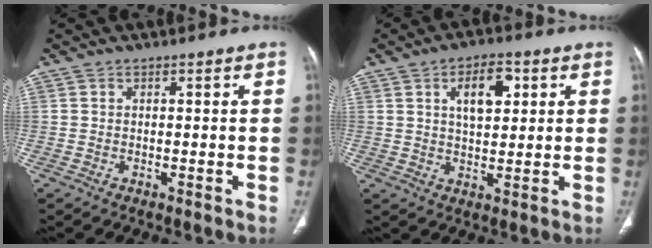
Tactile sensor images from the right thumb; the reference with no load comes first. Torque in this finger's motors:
{"motor_torque": [1.77, 2.88, 0.05, 0.35, 0.05]}